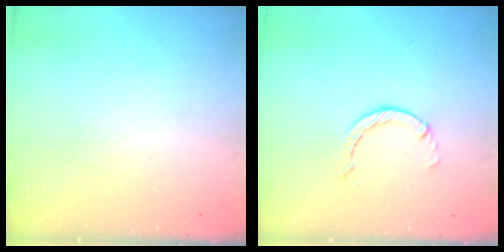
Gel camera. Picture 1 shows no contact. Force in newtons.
{"total": 1.2, "press": 1.2, "slide": 0.2}